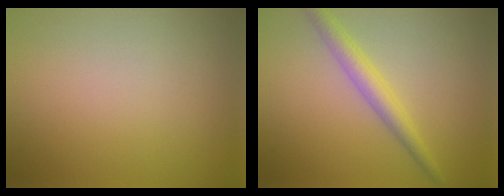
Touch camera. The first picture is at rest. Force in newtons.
{"total": 2.9, "press": 2.9, "slide": 0.0}